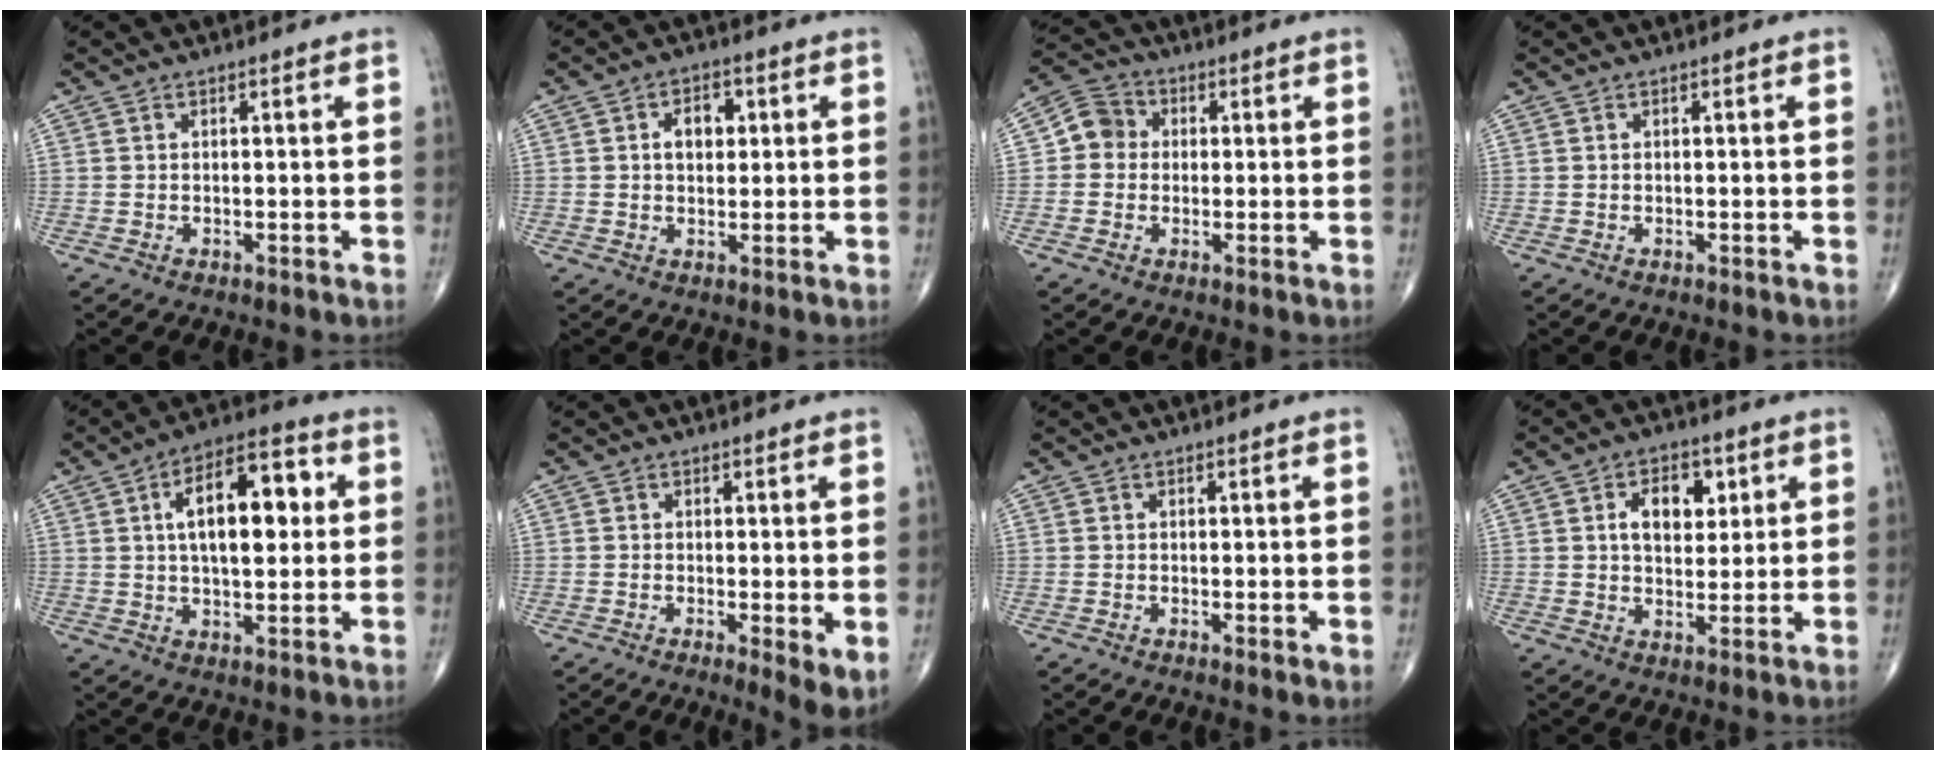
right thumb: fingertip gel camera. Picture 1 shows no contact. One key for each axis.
{"total": 4.9, "fx": 1.0, "fy": 3.4, "fz": 3.5, "tx": -0.038, "ty": 0.005, "tz": 0.013}
{"total": 5.6, "fx": 0.1, "fy": 5.2, "fz": 2.3, "tx": -0.022, "ty": 0.015, "tz": -0.011}
{"total": 0.0}
{"total": 15.0, "fx": 3.1, "fy": 7.2, "fz": 12.8, "tx": -0.180, "ty": 0.014, "tz": 0.044}
{"total": 4.6, "fx": -0.5, "fy": 1.0, "fz": 4.4, "tx": -0.070, "ty": -0.016, "tz": -0.011}
{"total": 1.0, "fx": 0.0, "fy": 0.1, "fz": 1.0, "tx": -0.018, "ty": -0.005, "tz": -0.002}
{"total": 8.3, "fx": 2.5, "fy": 5.3, "fz": 5.8, "tx": -0.059, "ty": -0.008, "tz": 0.039}